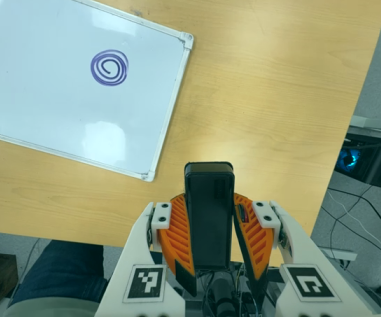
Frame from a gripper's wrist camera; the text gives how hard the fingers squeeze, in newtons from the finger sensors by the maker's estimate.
{"total": 10.1, "left": 8.1, "right": 12.1}